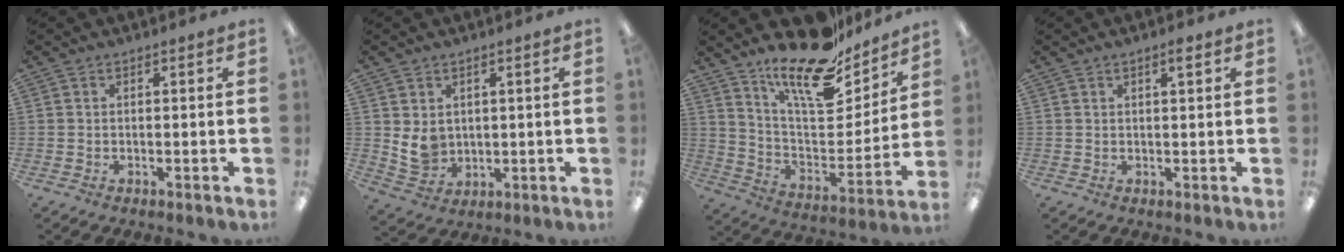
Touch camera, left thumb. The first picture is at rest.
{"total": 5.9, "force": [1.9, 4.9, 2.7], "torque": [-0.049, -0.010, 0.035]}
{"total": 19.6, "force": [15.9, 6.1, 9.7], "torque": [-0.168, -0.115, 0.273]}
{"total": 2.3, "force": [1.4, 0.3, 1.7], "torque": [-0.029, -0.001, 0.022]}